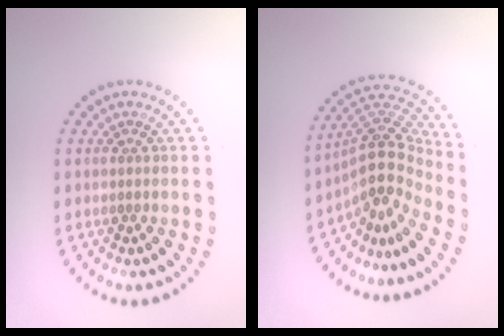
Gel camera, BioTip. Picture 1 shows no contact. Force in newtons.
{"total": 4.7, "press": 3.7, "slide": 2.8}